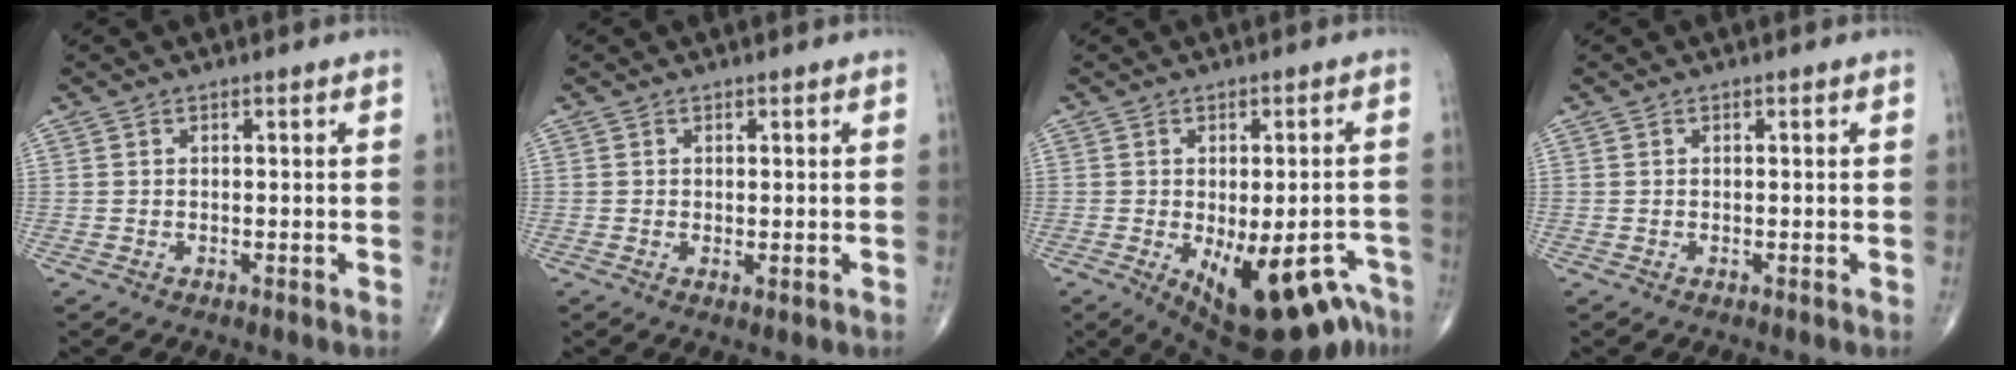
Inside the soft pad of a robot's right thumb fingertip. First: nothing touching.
{"total": 0.9, "force": [0.0, 0.4, 0.8], "torque": [-0.016, -0.005, 0.001]}
{"total": 17.3, "force": [-8.9, 7.4, 12.9], "torque": [-0.125, 0.024, -0.109]}
{"total": 0.0}